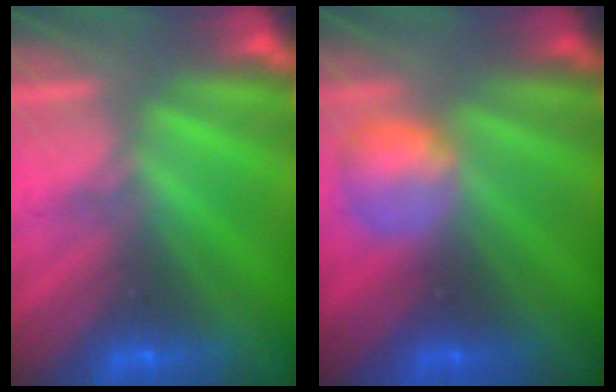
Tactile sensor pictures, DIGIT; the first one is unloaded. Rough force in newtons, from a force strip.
{"total": 2.4}